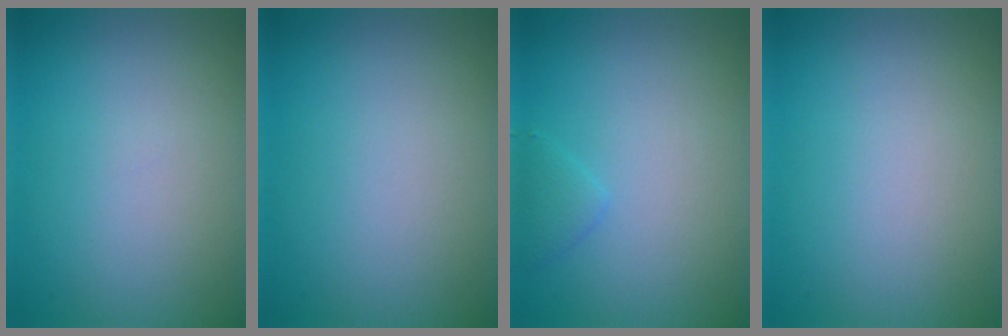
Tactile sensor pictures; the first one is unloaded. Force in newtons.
{"total": 0.0}
{"total": 1.1, "press": 1.1, "slide": 0.1}
{"total": 0.0}